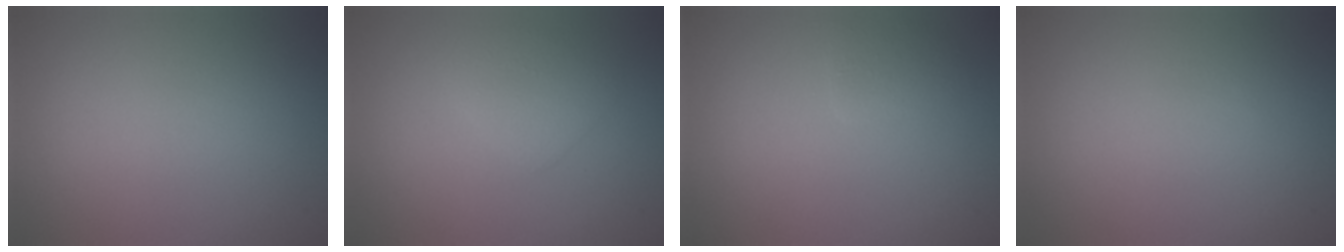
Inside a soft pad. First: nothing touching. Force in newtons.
{"total": 1.8, "press": 1.8, "slide": 0.1}
{"total": 1.4, "press": 1.4, "slide": 0.0}
{"total": 0.0}